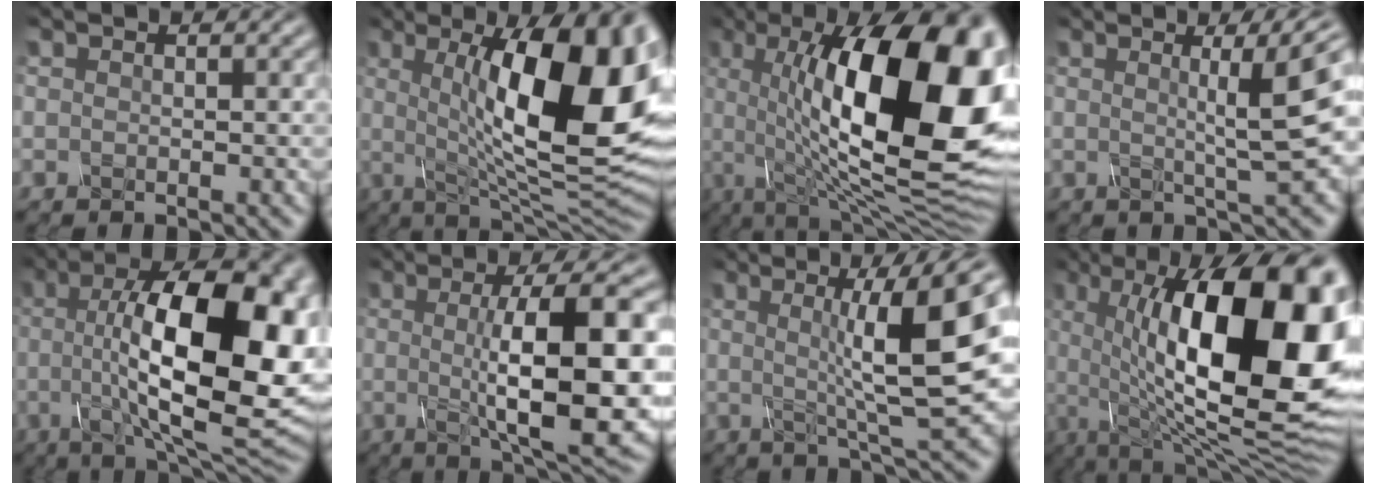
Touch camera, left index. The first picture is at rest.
{"total": 15.7, "force": [2.1, 4.8, 14.8], "torque": [-0.194, 0.002, 0.027]}
{"total": 19.7, "force": [2.3, 7.9, 18.0], "torque": [-0.251, 0.014, 0.037]}
{"total": 9.2, "force": [2.1, 1.9, 8.7], "torque": [-0.085, 0.026, 0.031]}
{"total": 17.4, "force": [1.1, 6.2, 16.2], "torque": [-0.218, 0.012, 0.012]}
{"total": 12.9, "force": [-0.2, 3.3, 12.5], "torque": [-0.167, -0.002, -0.003]}
{"total": 10.0, "force": [1.3, 1.7, 9.8], "torque": [-0.122, 0.011, 0.019]}
{"total": 19.7, "force": [2.5, 8.6, 17.5], "torque": [-0.251, 0.005, 0.046]}